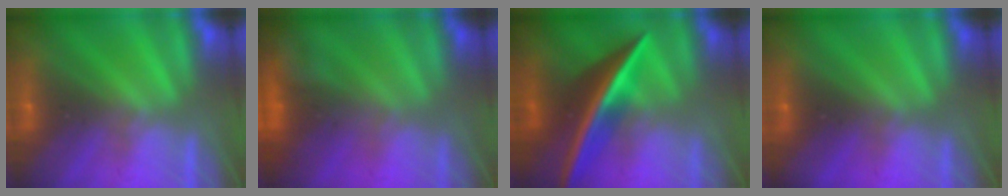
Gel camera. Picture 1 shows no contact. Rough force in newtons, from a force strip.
{"total": 4.7}
{"total": 2.7}
{"total": 2.2}